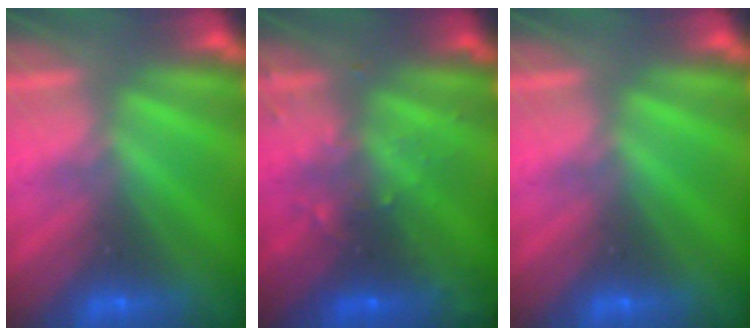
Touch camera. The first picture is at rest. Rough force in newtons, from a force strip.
{"total": 2.9}
{"total": 0.0}